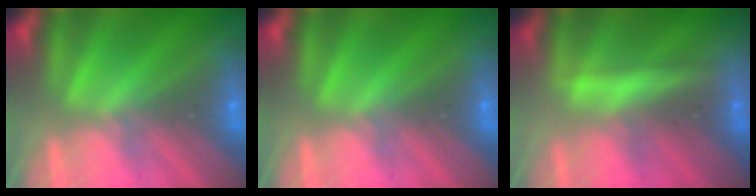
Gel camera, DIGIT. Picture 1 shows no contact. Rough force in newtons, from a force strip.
{"total": 0.0}
{"total": 2.0}